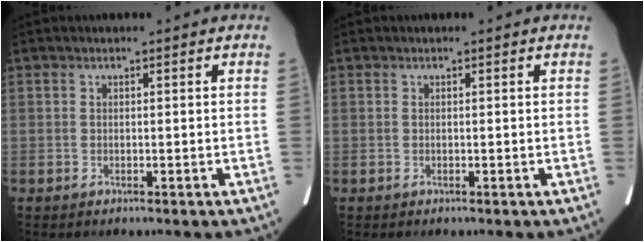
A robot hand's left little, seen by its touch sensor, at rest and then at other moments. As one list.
[{"total": 0.0}]